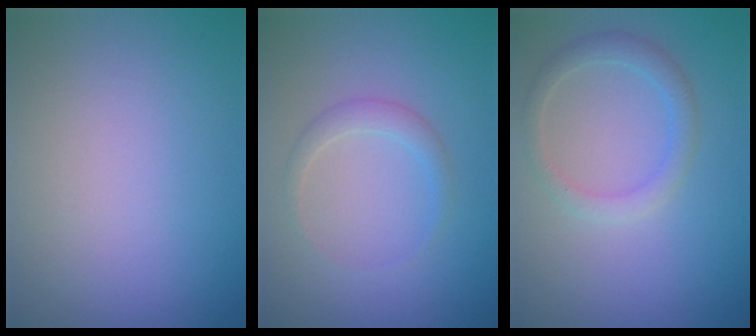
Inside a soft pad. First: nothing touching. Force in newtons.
{"total": 1.5, "press": 1.5, "slide": 0.0}
{"total": 2.1, "press": 2.1, "slide": 0.3}